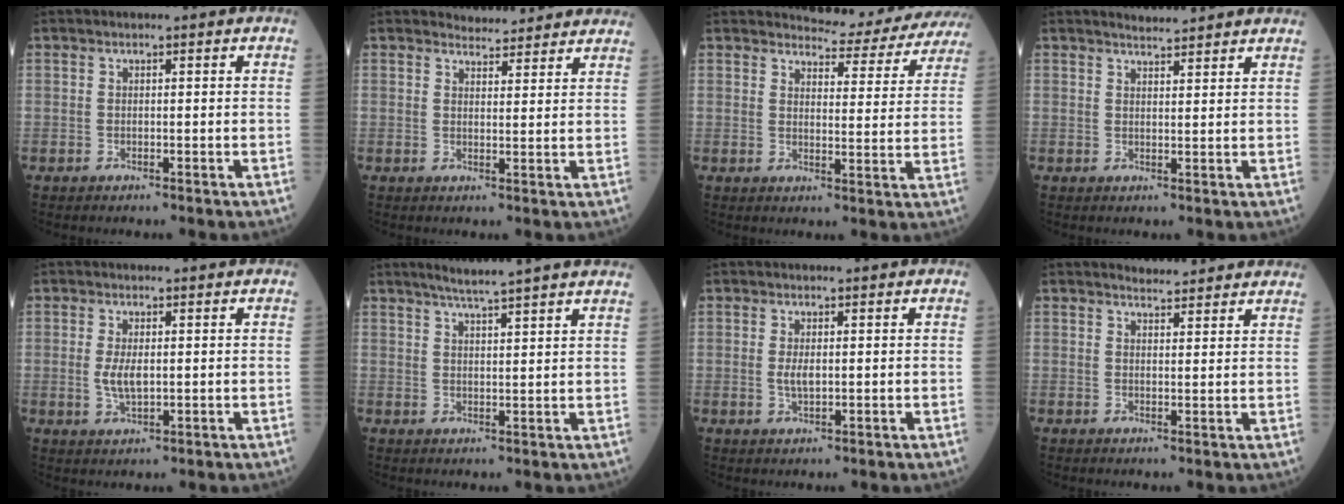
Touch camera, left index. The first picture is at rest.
{"total": 5.8, "force": [5.7, 1.4, 0.4], "torque": [0.000, 0.010, 0.059]}
{"total": 11.3, "force": [11.1, 1.7, 1.0], "torque": [-0.002, -0.033, 0.116]}
{"total": 3.8, "force": [3.7, 0.4, 0.8], "torque": [-0.020, 0.015, 0.050]}
{"total": 3.3, "force": [0.1, 1.3, 3.0], "torque": [-0.067, -0.006, 0.005]}
{"total": 9.3, "force": [8.1, -0.7, 4.5], "torque": [-0.068, 0.018, 0.100]}
{"total": 2.0, "force": [0.1, 0.8, 1.8], "torque": [-0.037, -0.002, 0.005]}
{"total": 5.0, "force": [4.7, 1.0, 1.0], "torque": [-0.014, 0.013, 0.053]}